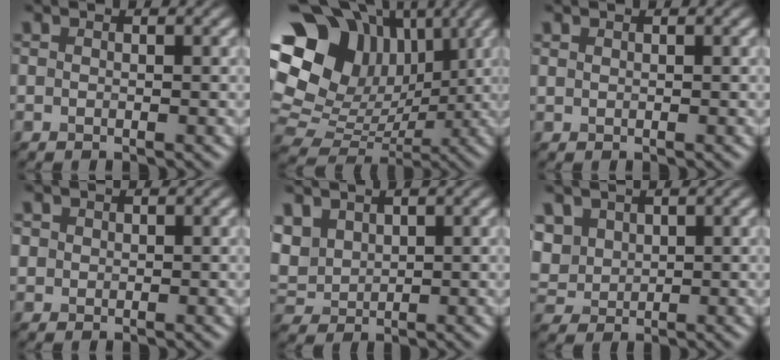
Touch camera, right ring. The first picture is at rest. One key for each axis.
{"total": 20.0, "fx": 6.3, "fy": 16.6, "fz": 9.2, "tx": -0.199, "ty": 0.054, "tz": 0.110}
{"total": 0.9, "fx": 0.1, "fy": -0.6, "fz": -0.7, "tx": 0.006, "ty": 0.002, "tz": 0.011}
{"total": 0.8, "fx": 0.3, "fy": 0.3, "fz": -0.7, "tx": 0.011, "ty": 0.008, "tz": 0.015}
{"total": 2.4, "fx": 1.9, "fy": 1.5, "fz": 0.2, "tx": -0.031, "ty": 0.007, "tz": 0.058}
{"total": 2.5, "fx": 1.7, "fy": 1.8, "fz": 0.2, "tx": -0.030, "ty": 0.011, "tz": 0.057}